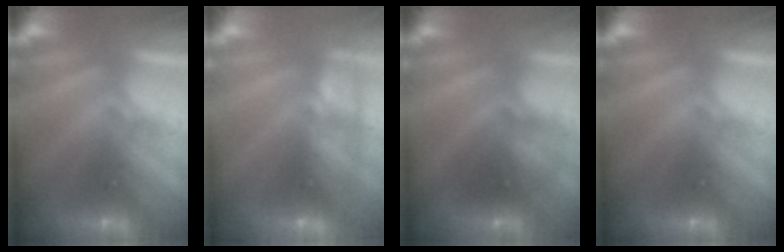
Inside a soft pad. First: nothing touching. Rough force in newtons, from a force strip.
{"total": 2.4}
{"total": 2.9}
{"total": 0.0}